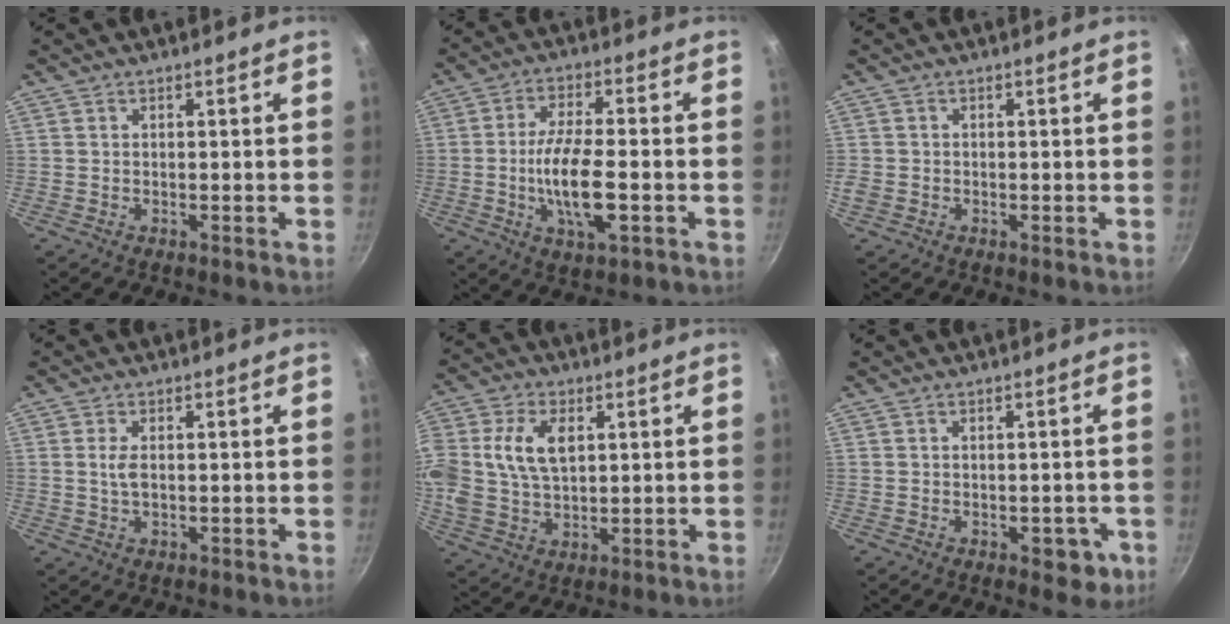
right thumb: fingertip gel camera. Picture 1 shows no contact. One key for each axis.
{"total": 11.1, "fx": -2.3, "fy": 3.9, "fz": 10.1, "tx": -0.190, "ty": 0.006, "tz": -0.040}
{"total": 1.7, "fx": -0.5, "fy": 1.4, "fz": 0.9, "tx": -0.016, "ty": 0.000, "tz": -0.011}
{"total": 2.6, "fx": 0.2, "fy": 1.3, "fz": 2.3, "tx": -0.050, "ty": 0.000, "tz": 0.005}
{"total": 15.2, "fx": 3.1, "fy": 9.9, "fz": 11.1, "tx": -0.247, "ty": 0.001, "tz": 0.062}
{"total": 4.2, "fx": -1.7, "fy": 2.4, "fz": 3.0, "tx": -0.013, "ty": 0.008, "tz": -0.017}